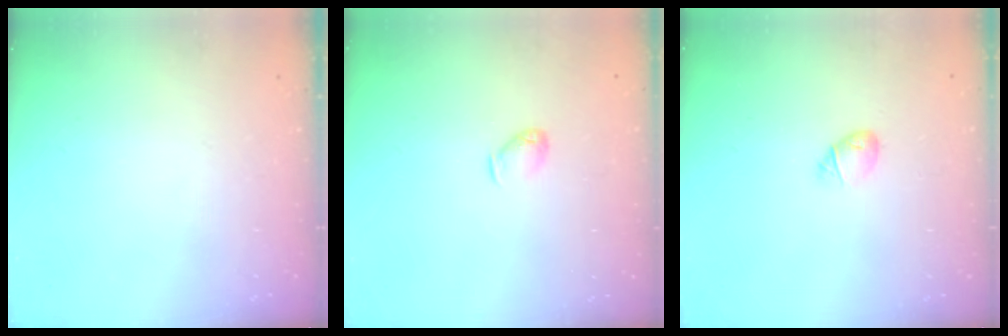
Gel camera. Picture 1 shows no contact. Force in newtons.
{"total": 3.9, "press": 3.8, "slide": 0.8}
{"total": 5.2, "press": 5.0, "slide": 1.3}